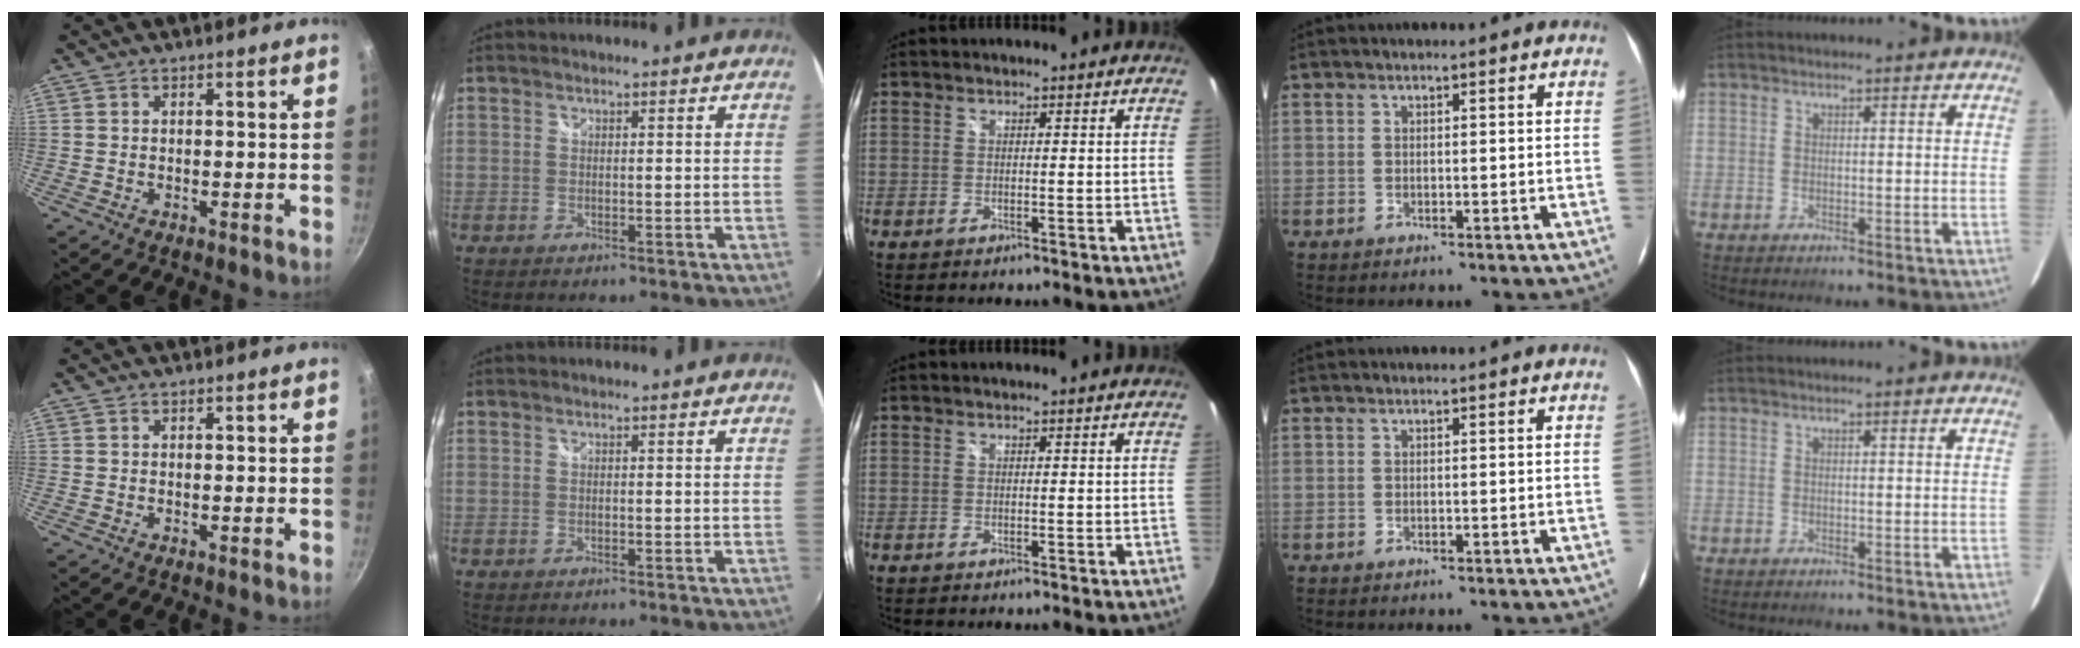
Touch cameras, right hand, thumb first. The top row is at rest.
{}